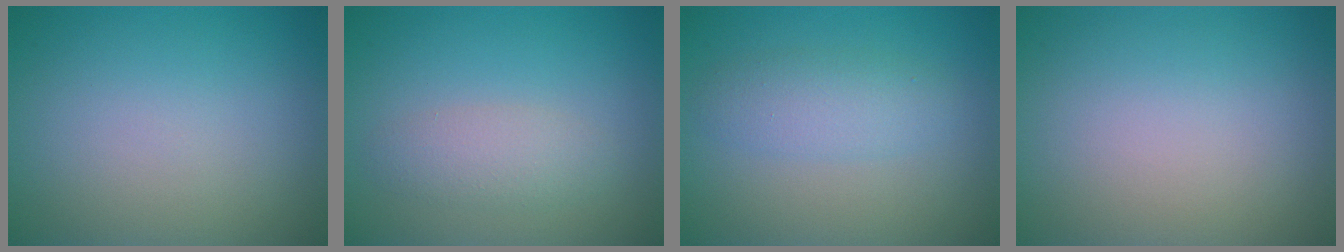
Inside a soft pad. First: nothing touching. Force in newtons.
{"total": 2.3, "press": 2.3, "slide": 0.2}
{"total": 2.8, "press": 2.8, "slide": 0.1}
{"total": 0.0}